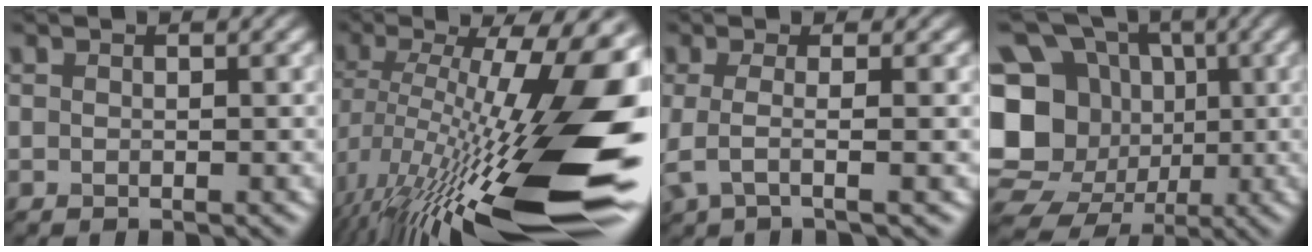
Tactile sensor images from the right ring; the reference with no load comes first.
{"total": 17.8, "force": [-2.4, 5.3, 16.9], "torque": [-0.280, -0.006, -0.047]}
{"total": 3.0, "force": [-0.3, 0.8, 2.9], "torque": [-0.057, -0.007, -0.013]}
{"total": 16.8, "force": [-1.4, 15.0, 7.2], "torque": [-0.175, 0.012, -0.051]}